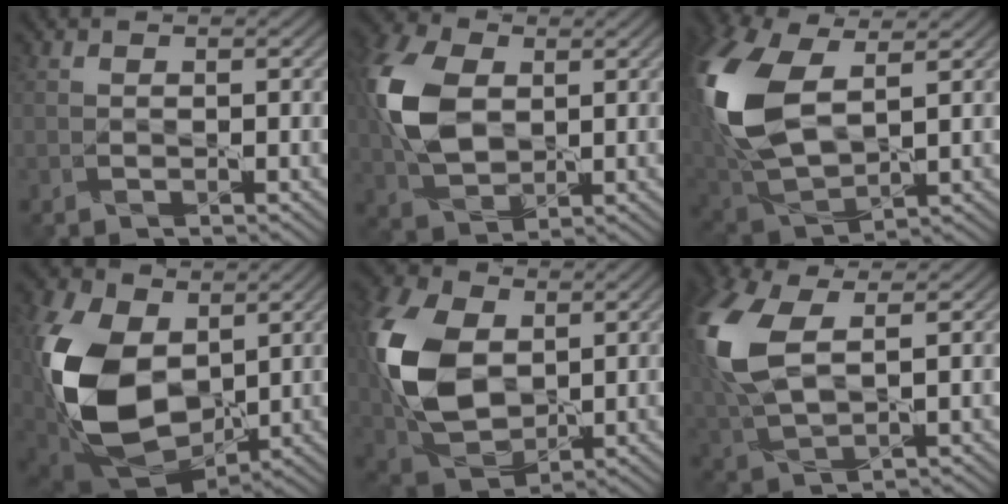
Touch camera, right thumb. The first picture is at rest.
{"total": 11.1, "force": [1.6, 7.3, 8.1], "torque": [-0.228, 0.012, 0.028]}
{"total": 15.1, "force": [3.5, 8.4, 12.0], "torque": [-0.316, 0.003, 0.076]}
{"total": 15.8, "force": [1.3, 10.8, 11.4], "torque": [-0.295, -0.013, 0.027]}
{"total": 13.3, "force": [2.0, 9.0, 9.6], "torque": [-0.253, 0.011, 0.040]}
{"total": 12.5, "force": [3.0, 6.5, 10.3], "torque": [-0.281, 0.006, 0.057]}